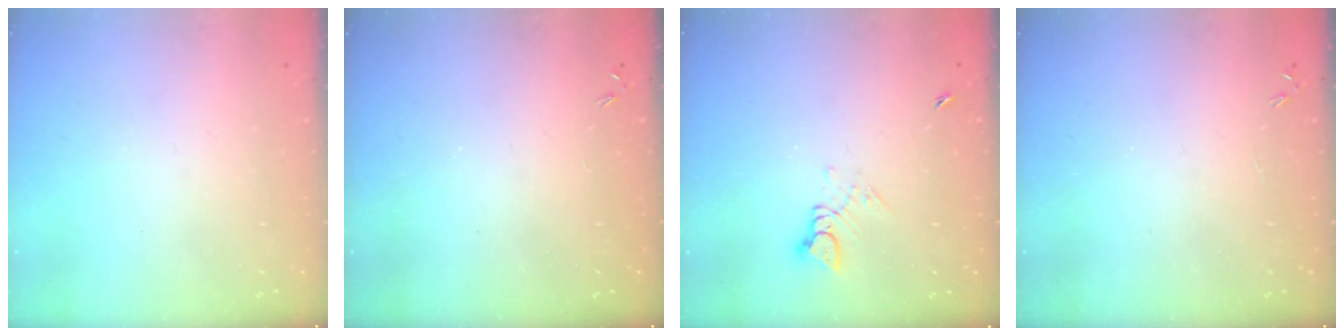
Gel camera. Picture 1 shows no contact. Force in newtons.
{"total": 0.0}
{"total": 3.4, "press": 3.4, "slide": 0.3}
{"total": 0.0}